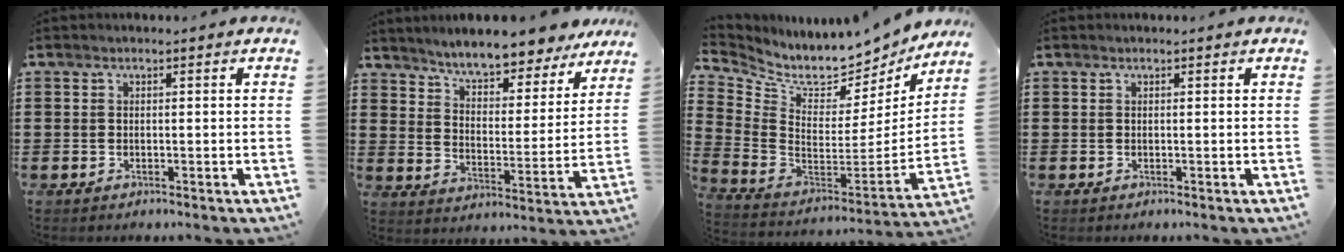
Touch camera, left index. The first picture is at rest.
{"total": 6.7, "force": [6.5, 0.4, 1.7], "torque": [-0.056, -0.047, 0.110]}
{"total": 6.7, "force": [6.2, 1.8, 1.7], "torque": [-0.076, -0.069, 0.102]}
{"total": 0.0}